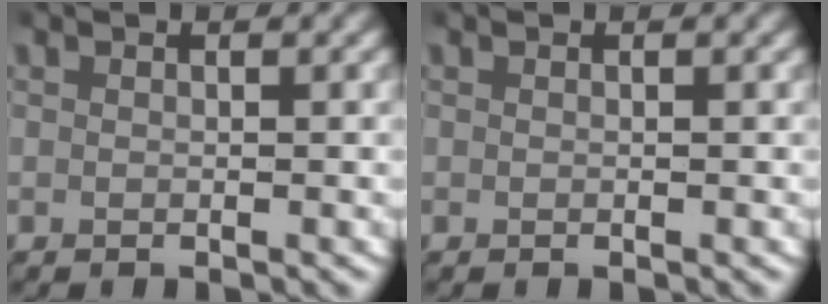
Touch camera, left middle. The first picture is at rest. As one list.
[{"total": 0.0}]